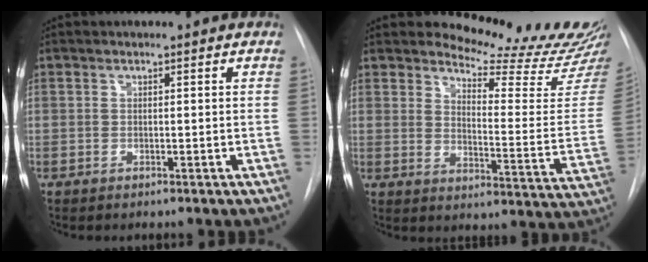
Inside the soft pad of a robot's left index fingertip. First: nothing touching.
{"total": 16.8, "force": [16.2, 0.4, 4.1], "torque": [-0.060, -0.131, 0.190]}